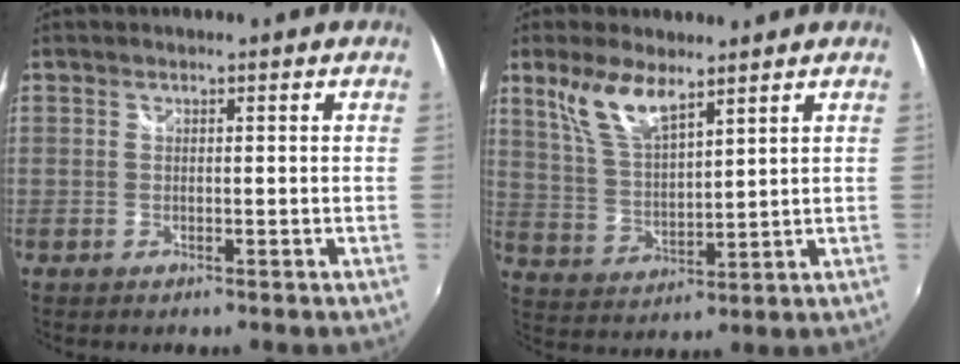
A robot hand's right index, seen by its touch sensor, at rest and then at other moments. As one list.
[{"total": 9.2, "force": [6.2, 3.0, 6.0], "torque": [-0.121, 0.005, 0.132]}]